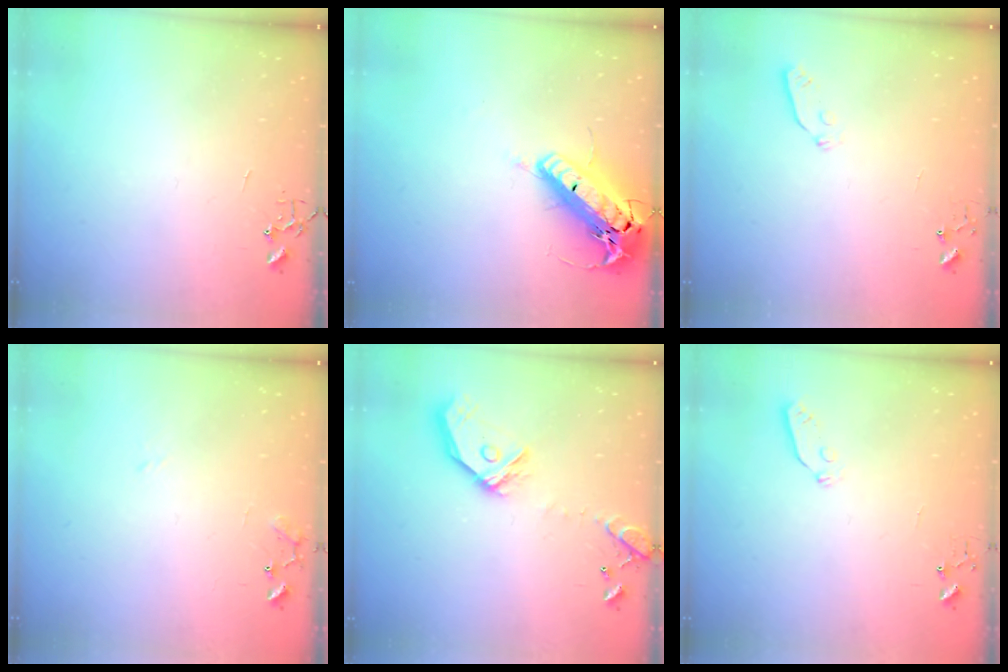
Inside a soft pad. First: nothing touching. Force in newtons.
{"total": 22.0, "press": 21.5, "slide": 4.5}
{"total": 3.7, "press": 3.7, "slide": 0.4}
{"total": 9.5, "press": 9.5, "slide": 0.7}
{"total": 16.5, "press": 16.3, "slide": 2.4}
{"total": 3.6, "press": 3.6, "slide": 0.6}